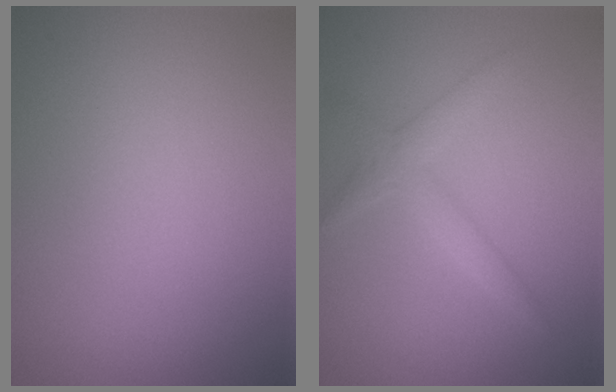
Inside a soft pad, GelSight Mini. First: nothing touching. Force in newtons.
{"total": 2.2, "press": 2.2, "slide": 0.2}